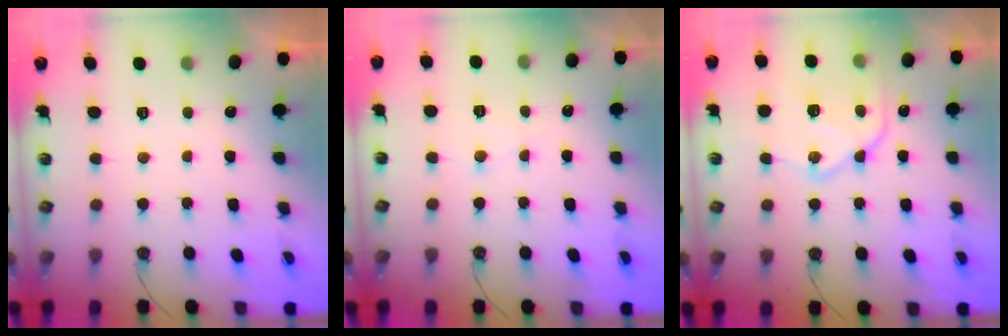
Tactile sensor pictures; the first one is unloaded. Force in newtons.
{"total": 5.2, "press": 5.2, "slide": 0.8}
{"total": 17.8, "press": 17.8, "slide": 1.6}